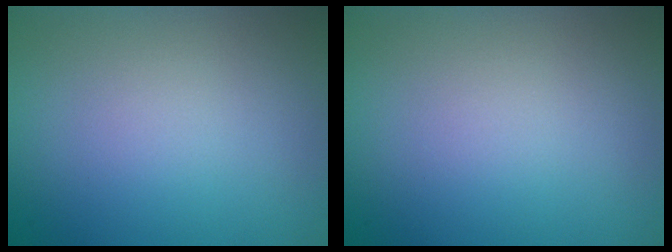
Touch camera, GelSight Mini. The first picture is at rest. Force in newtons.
{"total": 0.0}